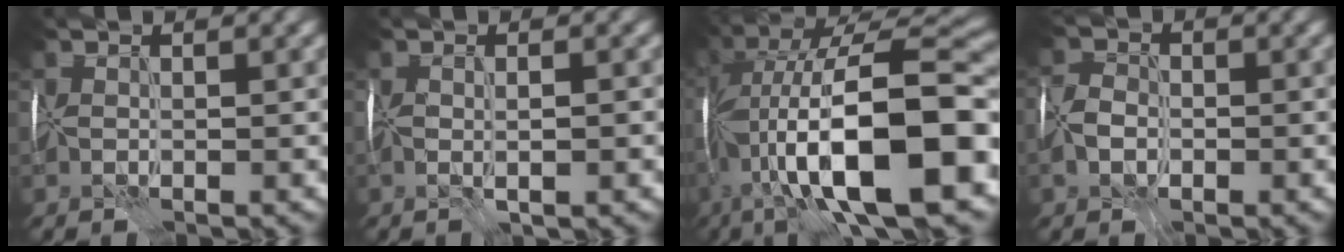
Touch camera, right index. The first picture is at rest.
{"total": 1.5, "force": [-0.9, 0.1, 1.2], "torque": [-0.023, -0.003, -0.017]}
{"total": 17.9, "force": [-4.4, 5.6, 16.4], "torque": [-0.285, 0.029, -0.072]}
{"total": 3.2, "force": [-1.5, 2.2, 1.8], "torque": [-0.038, 0.001, -0.036]}